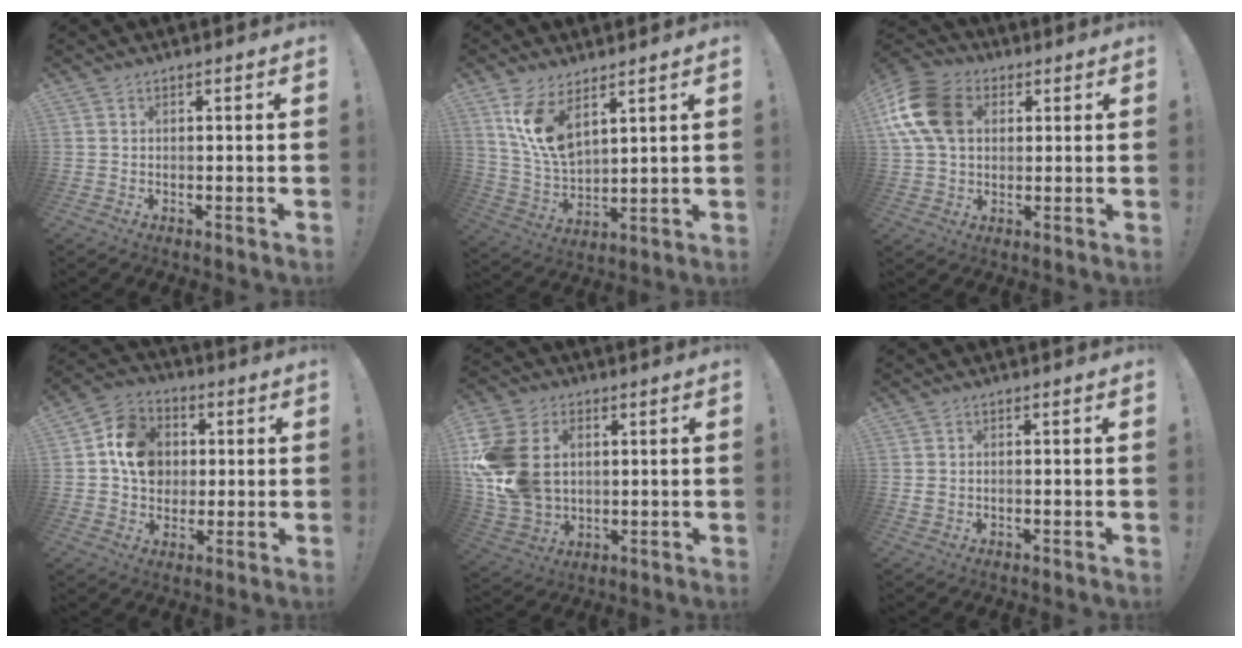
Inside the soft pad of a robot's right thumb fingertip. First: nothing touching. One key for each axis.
{"total": 12.0, "fx": 7.3, "fy": 5.3, "fz": 7.9, "tx": -0.159, "ty": -0.042, "tz": 0.136}
{"total": 16.9, "fx": 4.4, "fy": 12.5, "fz": 10.5, "tx": -0.207, "ty": -0.004, "tz": 0.086}
{"total": 13.3, "fx": 2.1, "fy": 11.5, "fz": 6.5, "tx": -0.088, "ty": 0.009, "tz": 0.049}
{"total": 19.1, "fx": 2.5, "fy": 14.4, "fz": 12.2, "tx": -0.237, "ty": 0.001, "tz": 0.056}
{"total": 1.3, "fx": -0.3, "fy": 1.1, "fz": 0.7, "tx": -0.022, "ty": 0.009, "tz": -0.002}